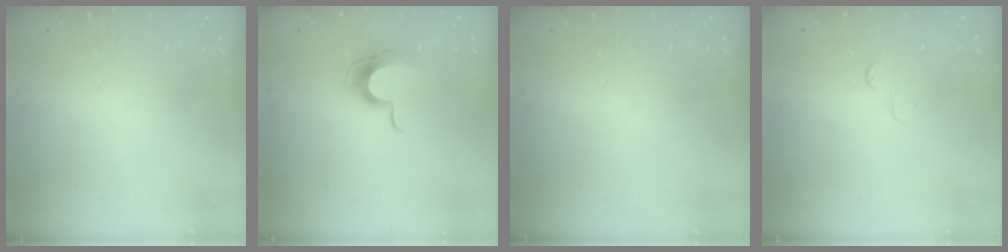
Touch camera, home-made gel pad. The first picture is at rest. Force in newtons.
{"total": 10.1, "press": 10.1, "slide": 0.6}
{"total": 0.0}
{"total": 2.6, "press": 2.6, "slide": 0.3}